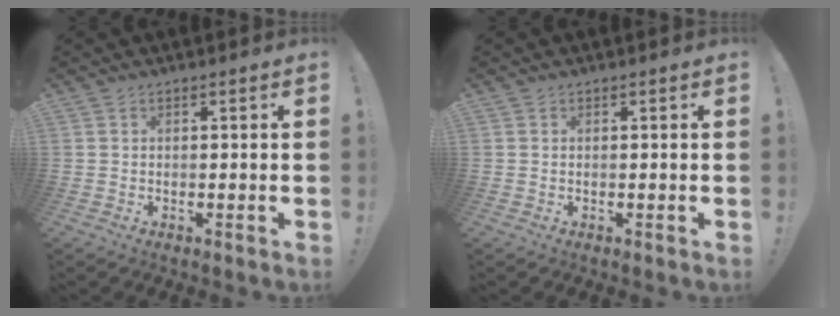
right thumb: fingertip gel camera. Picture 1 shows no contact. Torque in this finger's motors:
{"motor_torque": [-0.05, 0.11, 0.11, -0.07, 0.00]}